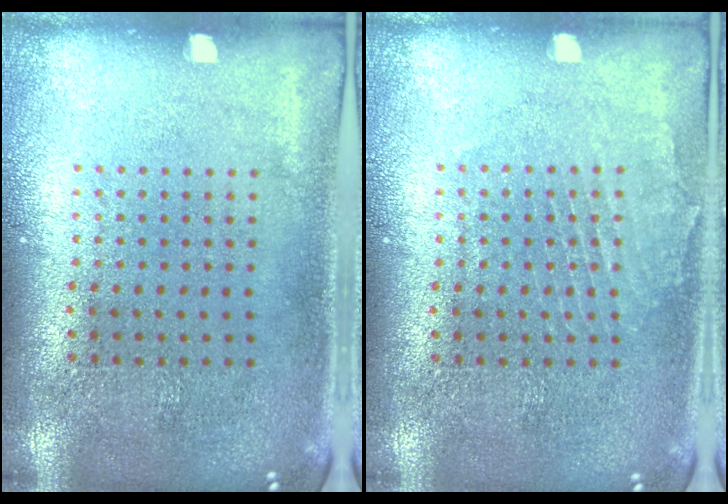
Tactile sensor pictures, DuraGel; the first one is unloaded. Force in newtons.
{"total": 1.2, "press": 1.1, "slide": 0.1}